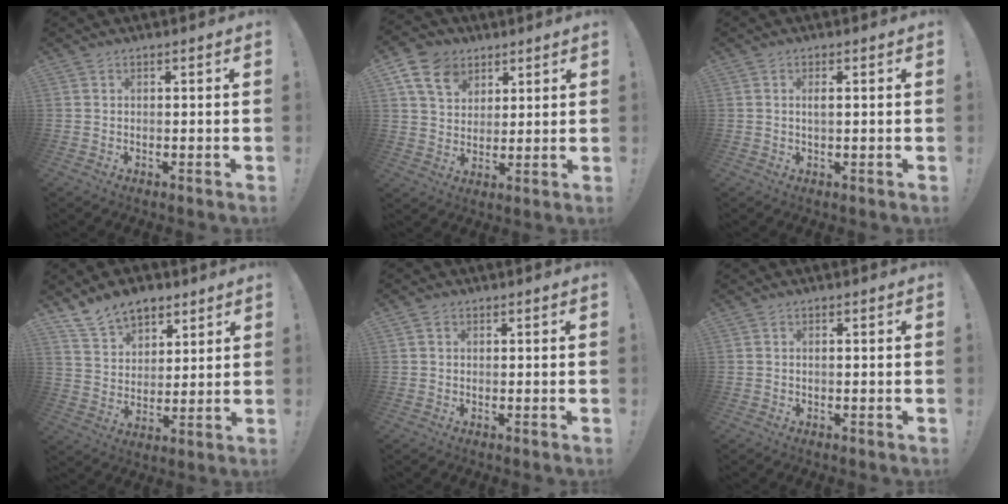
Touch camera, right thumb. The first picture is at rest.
{"total": 11.7, "force": [6.1, 8.5, 5.3], "torque": [-0.088, -0.023, 0.121]}
{"total": 1.6, "force": [0.3, 0.3, 1.6], "torque": [-0.016, -0.006, 0.002]}
{"total": 11.8, "force": [8.5, 7.3, 3.7], "torque": [-0.061, -0.055, 0.165]}
{"total": 1.0, "force": [0.3, 0.9, 0.4], "torque": [-0.003, 0.001, 0.004]}
{"total": 0.7, "force": [0.1, 0.0, 0.7], "torque": [-0.014, 0.001, 0.002]}